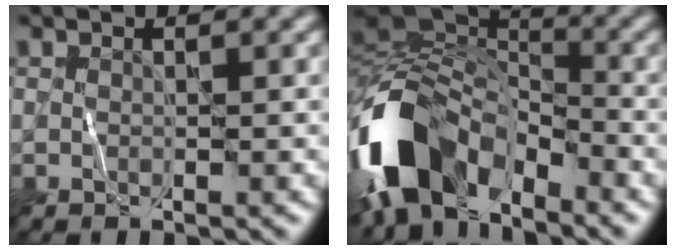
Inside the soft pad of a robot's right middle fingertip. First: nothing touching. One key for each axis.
{"total": 12.5, "fx": -6.5, "fy": 7.2, "fz": 8.0, "tx": -0.166, "ty": -0.003, "tz": -0.127}